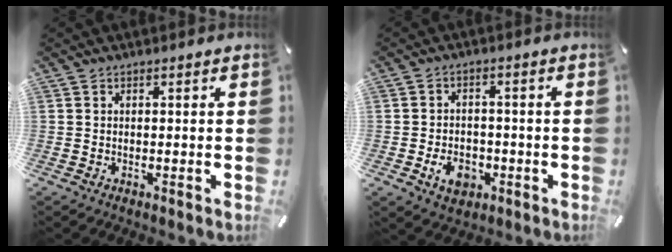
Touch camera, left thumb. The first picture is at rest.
{"total": 6.6, "force": [-2.5, 5.0, 3.6], "torque": [-0.068, 0.008, -0.045]}